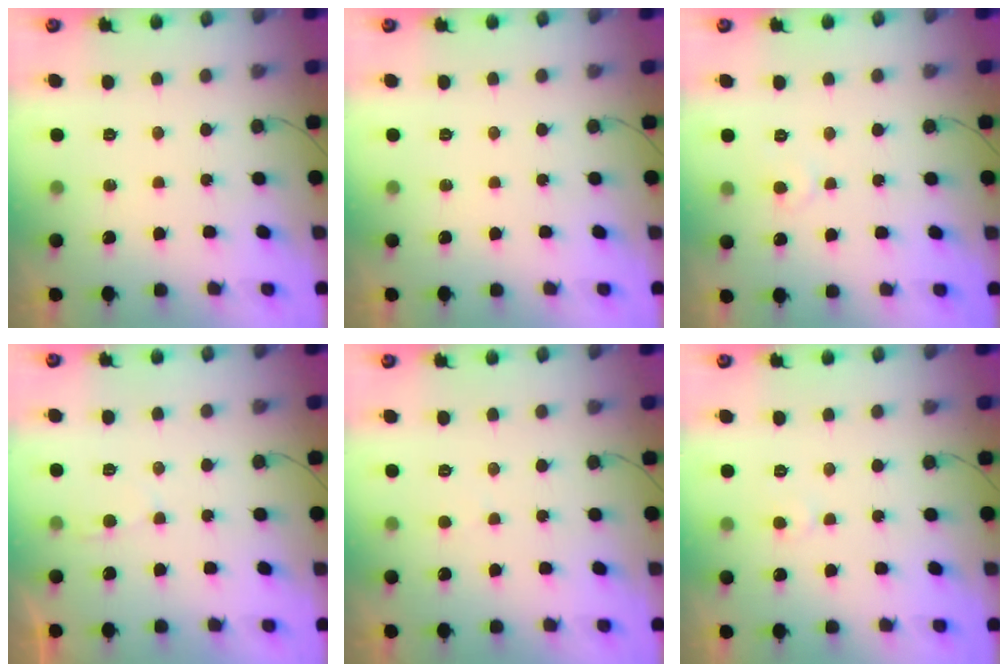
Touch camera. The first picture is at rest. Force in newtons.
{"total": 0.0}
{"total": 5.1, "press": 5.1, "slide": 0.5}
{"total": 1.8, "press": 1.8, "slide": 0.3}
{"total": 2.8, "press": 2.8, "slide": 0.3}
{"total": 3.8, "press": 3.8, "slide": 0.4}